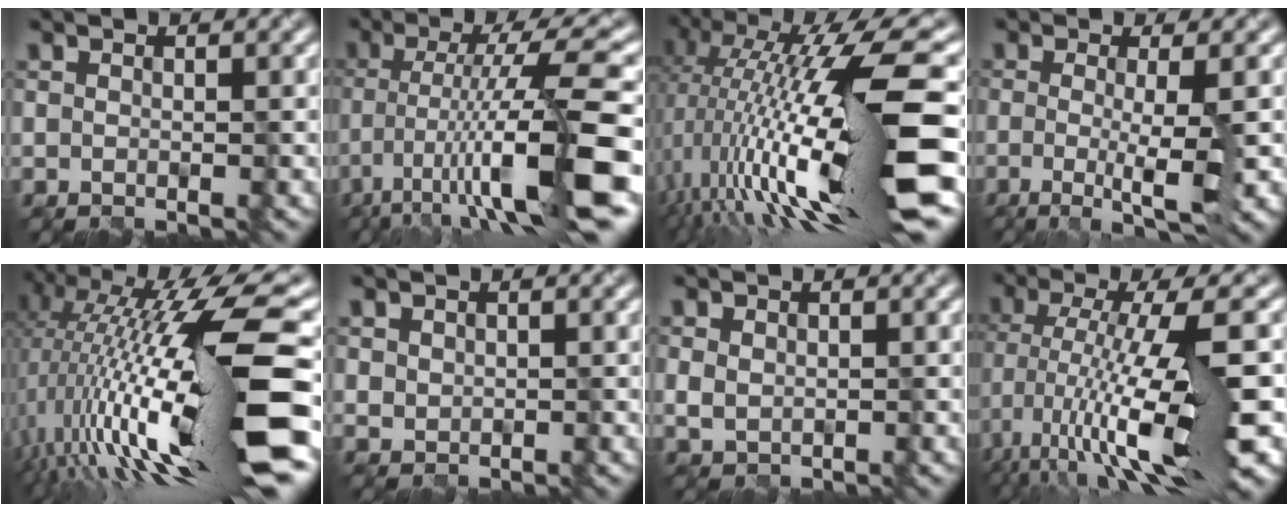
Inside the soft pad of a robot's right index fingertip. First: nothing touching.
{"total": 11.9, "force": [-4.9, 2.0, 10.7], "torque": [-0.168, 0.011, -0.079]}
{"total": 15.9, "force": [-0.6, 3.7, 15.4], "torque": [-0.256, 0.013, -0.004]}
{"total": 5.0, "force": [-0.8, 1.0, 4.8], "torque": [-0.078, -0.015, -0.015]}
{"total": 17.6, "force": [-0.5, 3.8, 17.2], "torque": [-0.283, 0.011, -0.007]}
{"total": 1.0, "force": [0.6, 0.8, 0.1], "torque": [-0.004, -0.004, 0.017]}
{"total": 1.2, "force": [0.3, 1.0, 0.6], "torque": [-0.016, -0.005, 0.012]}
{"total": 12.3, "force": [-4.0, 3.0, 11.2], "torque": [-0.208, 0.002, -0.065]}